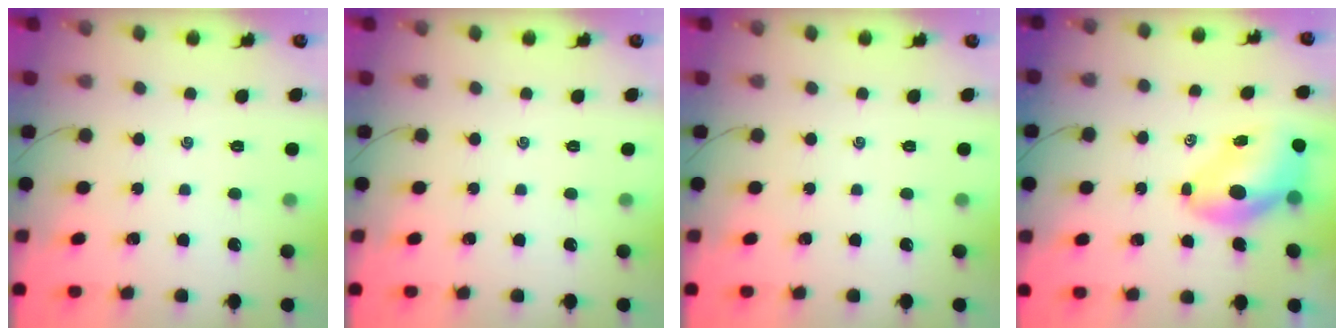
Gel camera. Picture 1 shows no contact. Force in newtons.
{"total": 0.0}
{"total": 0.0}
{"total": 8.2, "press": 7.8, "slide": 2.4}